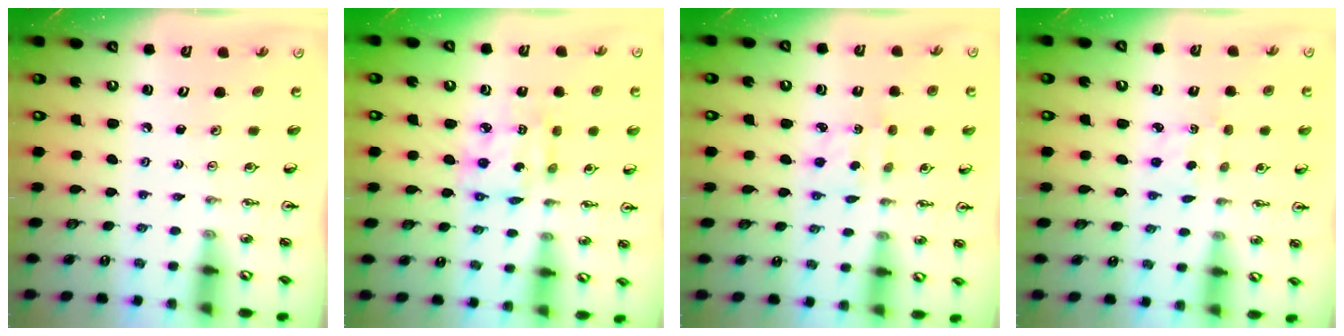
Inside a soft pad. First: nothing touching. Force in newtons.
{"total": 7.9, "press": 7.9, "slide": 0.6}
{"total": 1.8, "press": 1.7, "slide": 0.6}
{"total": 2.5, "press": 2.4, "slide": 0.6}